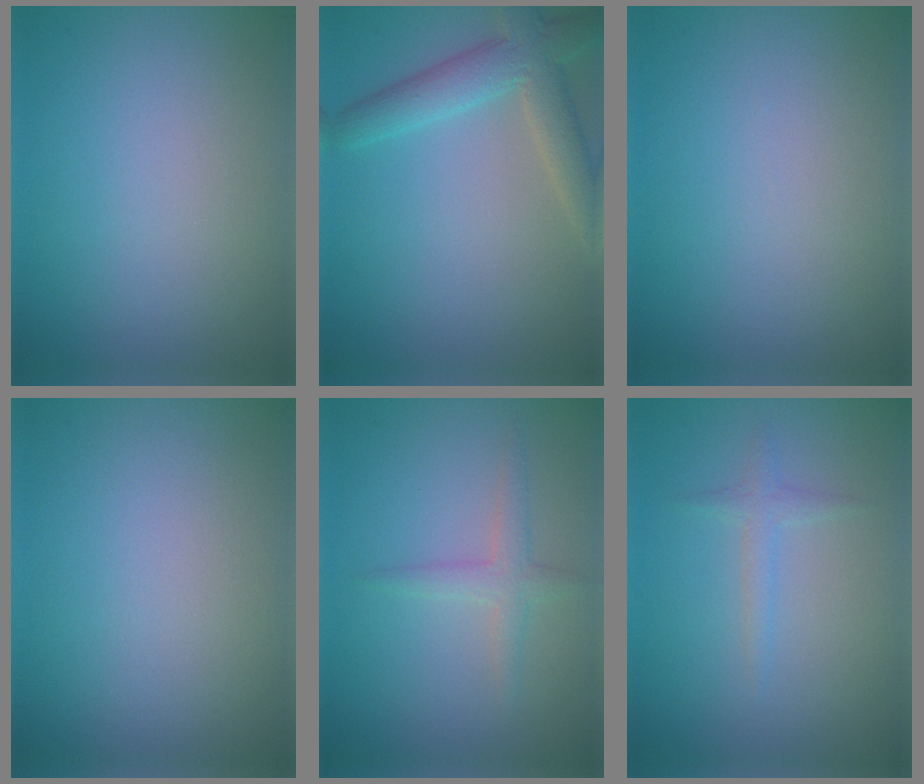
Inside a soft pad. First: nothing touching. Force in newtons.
{"total": 4.7, "press": 4.7, "slide": 0.4}
{"total": 0.0}
{"total": 0.0}
{"total": 1.9, "press": 1.9, "slide": 0.1}
{"total": 1.3, "press": 1.2, "slide": 0.0}